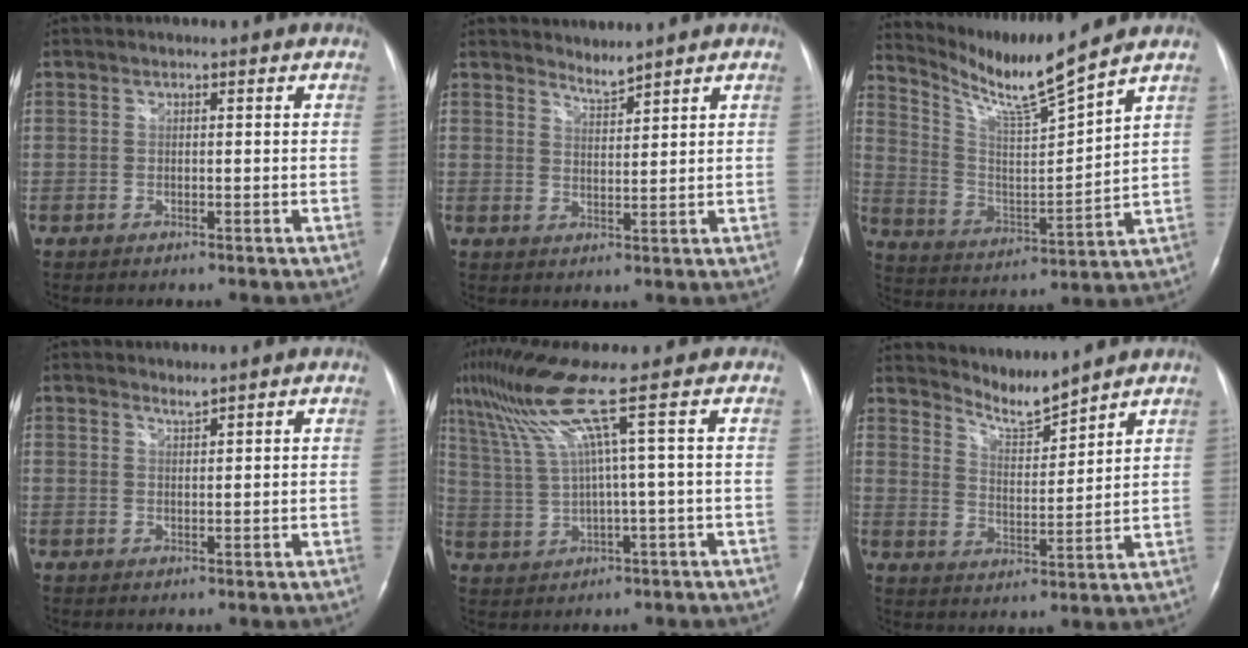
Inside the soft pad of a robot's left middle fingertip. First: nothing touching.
{"total": 2.3, "force": [2.2, -0.3, -0.1], "torque": [-0.001, -0.005, 0.046]}
{"total": 11.7, "force": [10.3, -1.7, 5.3], "torque": [-0.108, -0.019, 0.196]}
{"total": 1.0, "force": [1.0, -0.2, 0.0], "torque": [-0.005, -0.005, 0.020]}
{"total": 8.3, "force": [4.1, -2.5, 6.7], "torque": [-0.140, 0.025, 0.091]}
{"total": 5.7, "force": [5.6, -0.6, 0.5], "torque": [-0.016, -0.013, 0.115]}